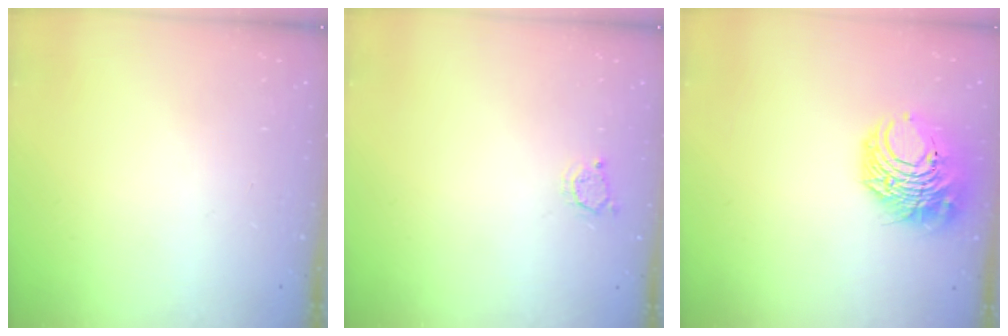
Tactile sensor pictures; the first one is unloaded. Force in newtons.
{"total": 2.5, "press": 2.5, "slide": 0.3}
{"total": 10.7, "press": 10.5, "slide": 1.7}